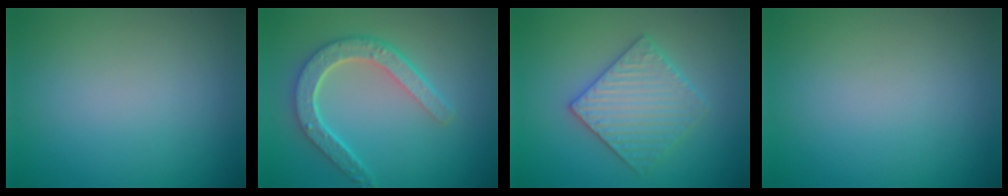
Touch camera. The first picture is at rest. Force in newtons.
{"total": 4.9, "press": 3.9, "slide": 3.0}
{"total": 3.9, "press": 3.8, "slide": 0.7}
{"total": 0.0}